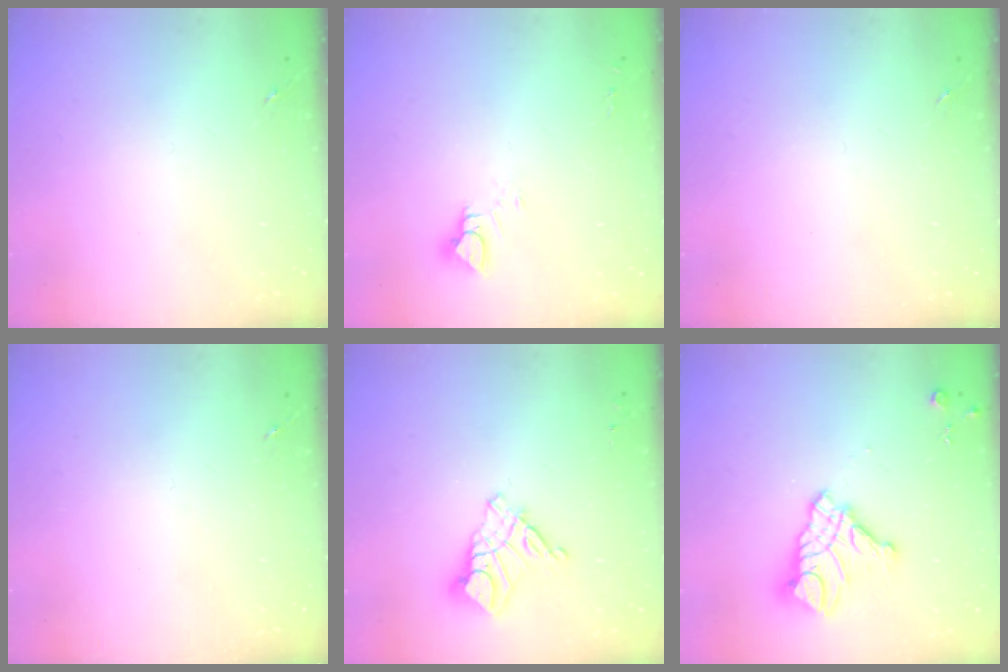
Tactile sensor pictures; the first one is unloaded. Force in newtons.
{"total": 4.5, "press": 4.5, "slide": 0.4}
{"total": 0.0}
{"total": 0.0}
{"total": 9.7, "press": 9.7, "slide": 1.1}
{"total": 15.1, "press": 15.0, "slide": 1.4}